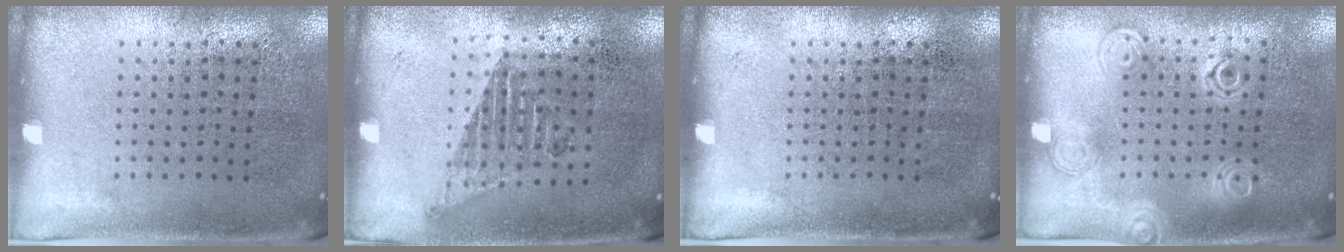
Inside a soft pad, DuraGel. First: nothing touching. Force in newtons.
{"total": 1.0, "press": 0.9, "slide": 0.4}
{"total": 0.0}
{"total": 1.2, "press": 1.2, "slide": 0.3}